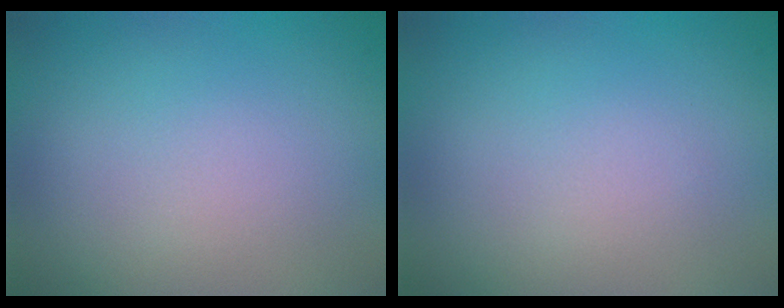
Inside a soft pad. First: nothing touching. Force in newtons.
{"total": 0.0}